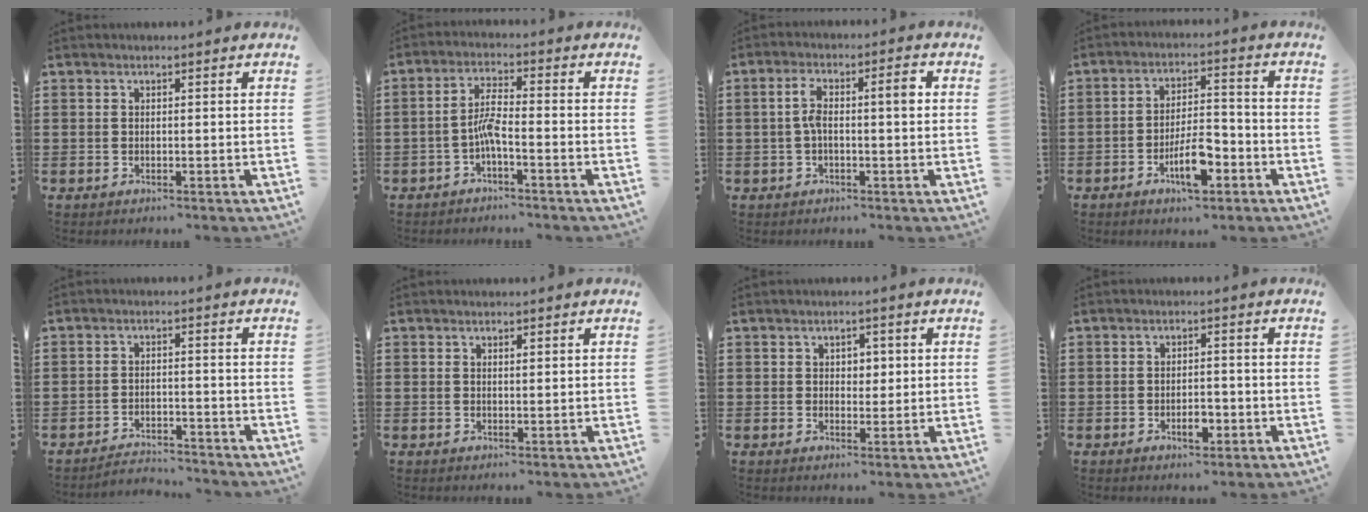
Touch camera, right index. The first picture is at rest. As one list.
[{"total": 4.4, "force": [-1.8, 0.7, 3.9], "torque": [-0.087, 0.002, -0.040]}, {"total": 5.3, "force": [0.2, 1.4, 5.1], "torque": [-0.102, 0.007, -0.004]}, {"total": 7.4, "force": [-3.6, 2.6, 5.9], "torque": [-0.114, 0.004, -0.066]}, {"total": 3.0, "force": [-3.0, 0.3, 0.1], "torque": [-0.009, 0.000, -0.064]}, {"total": 0.6, "force": [0.5, 0.2, 0.4], "torque": [-0.008, 0.001, 0.009]}, {"total": 2.1, "force": [0.5, 1.6, 1.2], "torque": [-0.020, 0.007, 0.006]}, {"total": 3.4, "force": [-1.5, 1.5, 2.6], "torque": [-0.045, 0.006, -0.026]}]